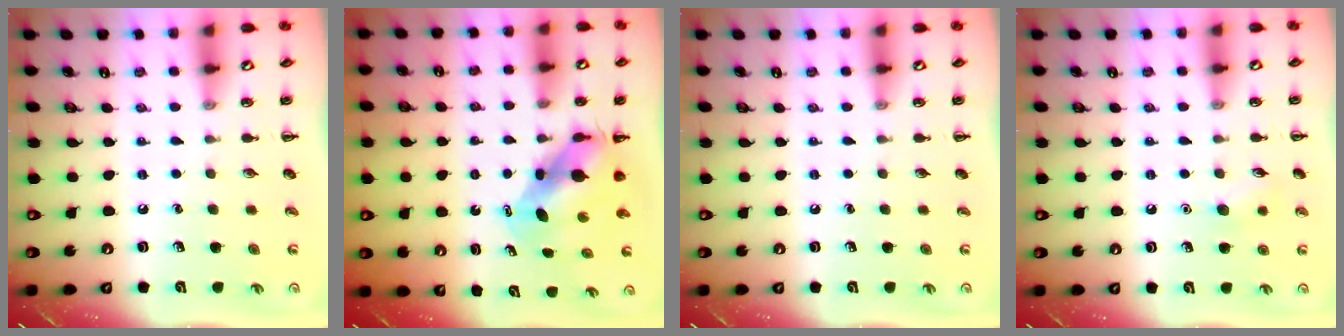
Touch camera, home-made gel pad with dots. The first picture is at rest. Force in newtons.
{"total": 6.8, "press": 6.6, "slide": 1.5}
{"total": 0.0}
{"total": 6.7, "press": 6.6, "slide": 1.3}